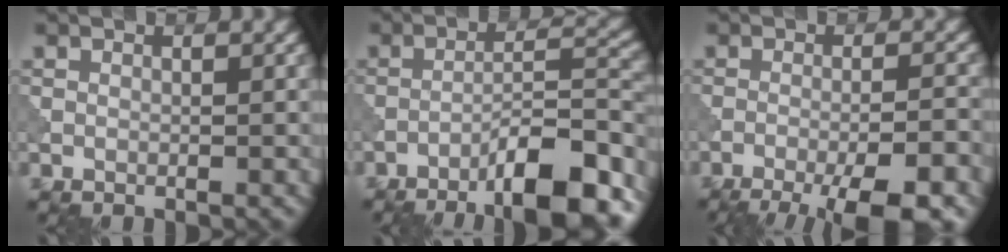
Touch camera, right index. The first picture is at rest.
{"total": 10.4, "force": [-7.0, 2.3, 7.4], "torque": [-0.105, 0.016, -0.115]}
{"total": 9.1, "force": [-6.2, 2.0, 6.3], "torque": [-0.096, -0.011, -0.085]}